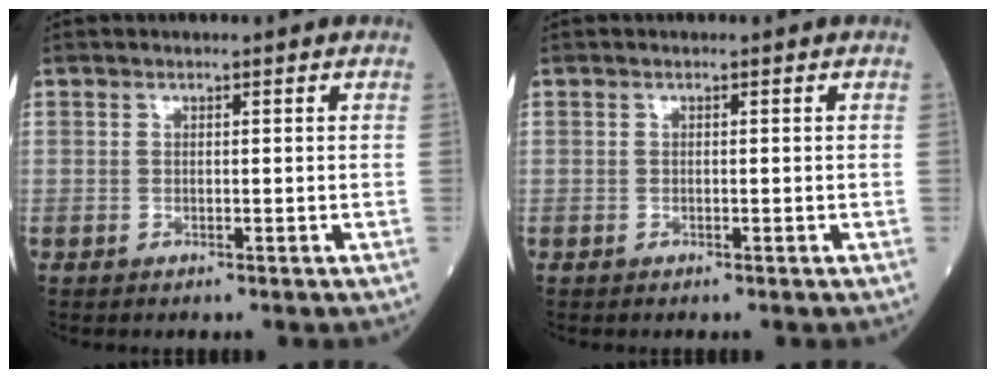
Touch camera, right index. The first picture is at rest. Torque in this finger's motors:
{"motor_torque": [0.01, 0.01, 0.00, -0.01]}